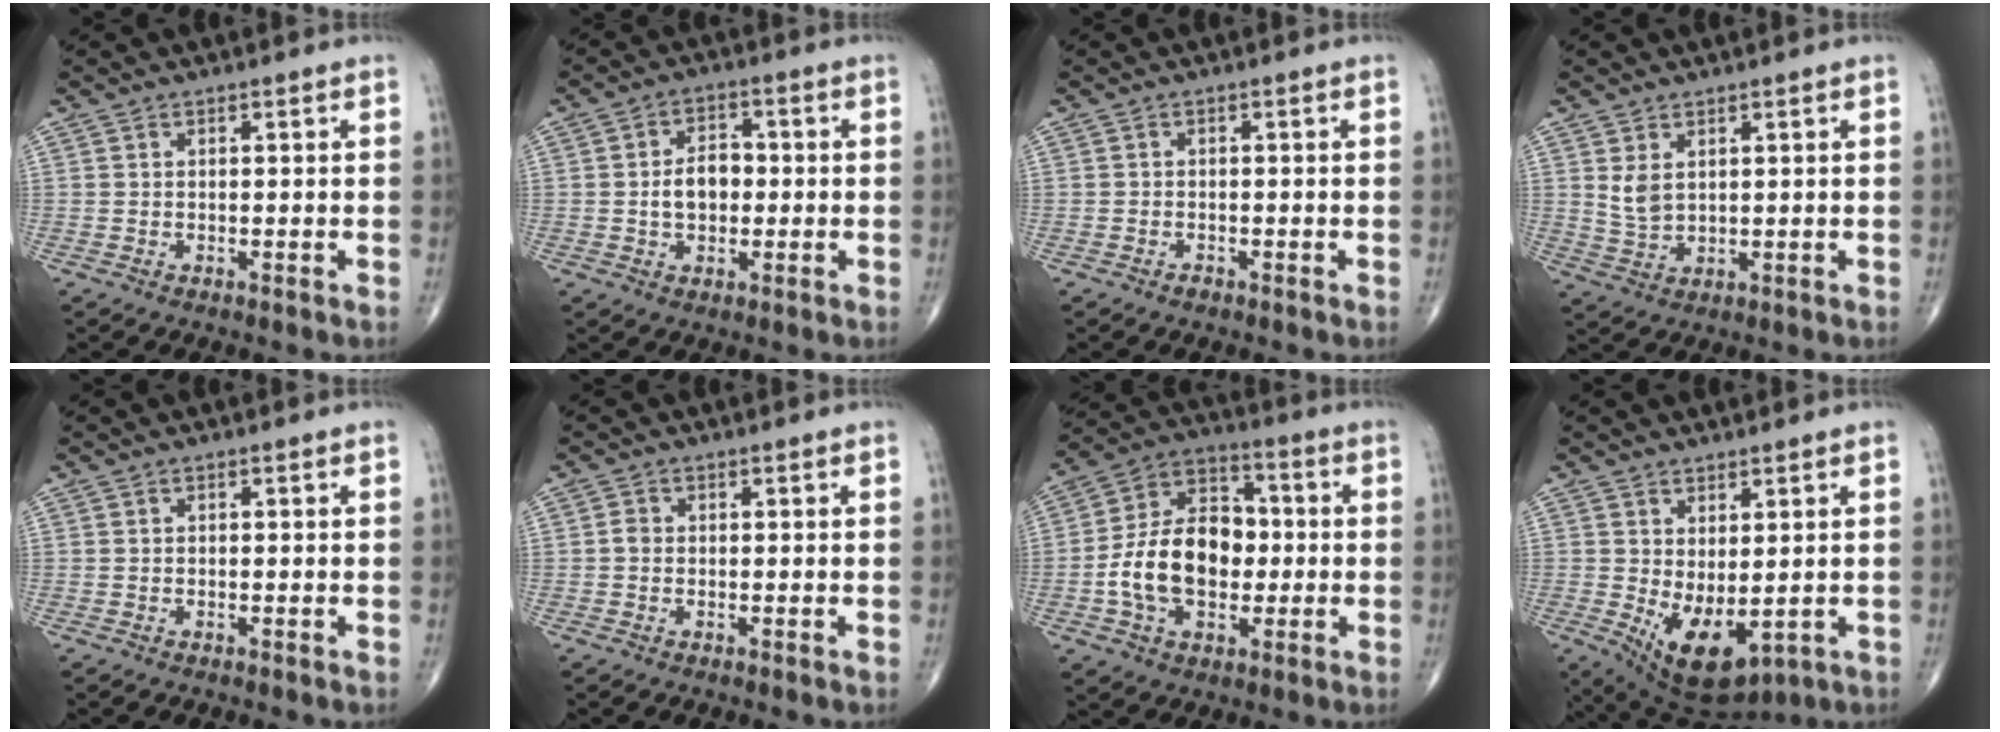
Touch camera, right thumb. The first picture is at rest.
{"total": 6.2, "force": [-0.4, 4.3, 4.5], "torque": [-0.059, 0.016, -0.011]}
{"total": 0.9, "force": [-0.7, 0.5, 0.2], "torque": [0.001, 0.003, -0.015]}
{"total": 3.8, "force": [1.5, 2.3, 2.7], "torque": [-0.049, -0.011, 0.040]}
{"total": 0.0}
{"total": 1.3, "force": [-0.2, 1.0, 0.7], "torque": [-0.008, 0.003, -0.006]}
{"total": 16.3, "force": [-2.0, 11.0, 11.9], "torque": [-0.185, 0.034, -0.036]}
{"total": 10.1, "force": [-1.4, 5.1, 8.6], "torque": [-0.129, -0.011, 0.004]}